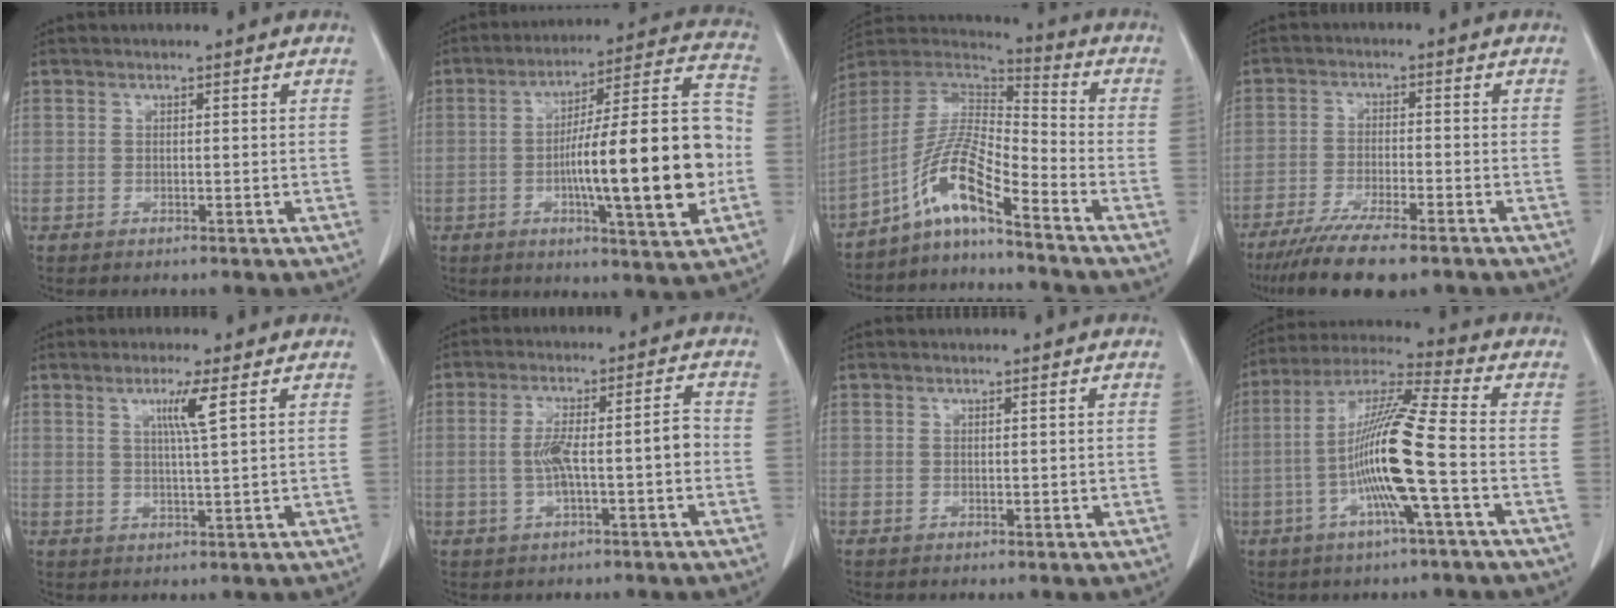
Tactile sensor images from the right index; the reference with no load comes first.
{"total": 21.0, "force": [-3.5, 2.1, 20.6], "torque": [-0.290, 0.018, -0.051]}
{"total": 10.4, "force": [-7.0, 0.6, 7.6], "torque": [-0.155, 0.017, -0.136]}
{"total": 11.2, "force": [-8.7, 1.6, 6.9], "torque": [-0.110, -0.022, -0.139]}
{"total": 4.3, "force": [1.8, -0.6, 3.8], "torque": [-0.072, -0.005, 0.032]}
{"total": 7.7, "force": [-1.1, 1.2, 7.5], "torque": [-0.137, 0.023, -0.016]}
{"total": 0.6, "force": [0.2, 0.3, 0.5], "torque": [-0.009, -0.003, 0.004]}
{"total": 14.0, "force": [-3.1, -0.4, 13.7], "torque": [-0.266, 0.002, -0.070]}